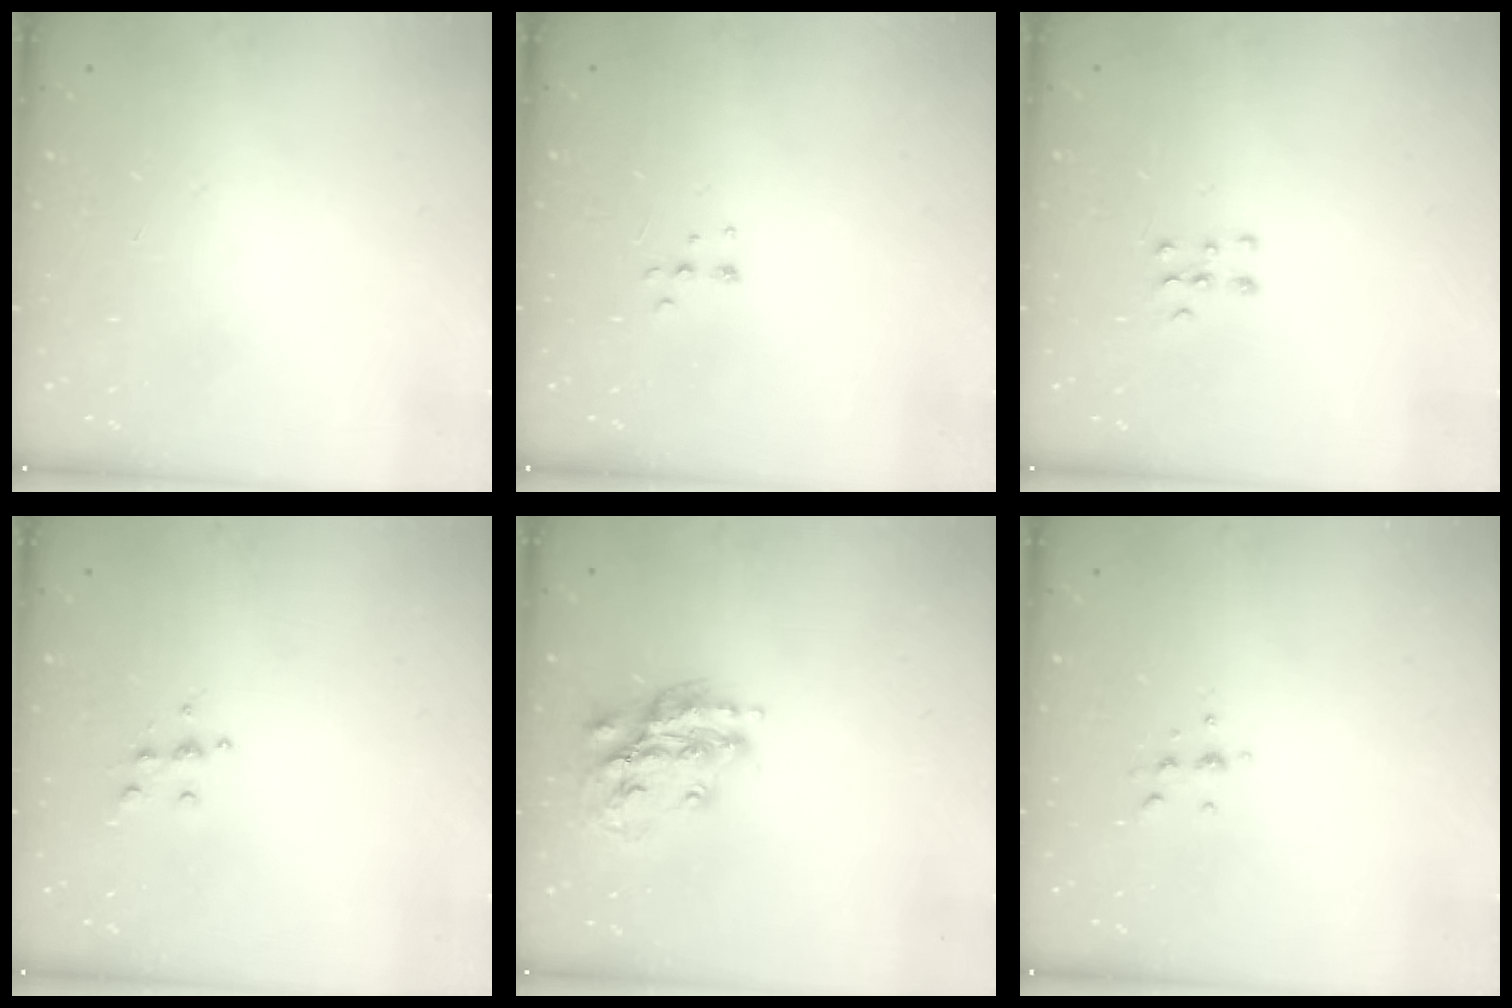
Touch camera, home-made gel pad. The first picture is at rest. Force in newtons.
{"total": 3.4, "press": 3.3, "slide": 0.6}
{"total": 5.5, "press": 5.5, "slide": 0.9}
{"total": 4.7, "press": 4.6, "slide": 0.5}
{"total": 16.1, "press": 16.1, "slide": 1.5}
{"total": 5.4, "press": 5.4, "slide": 0.7}